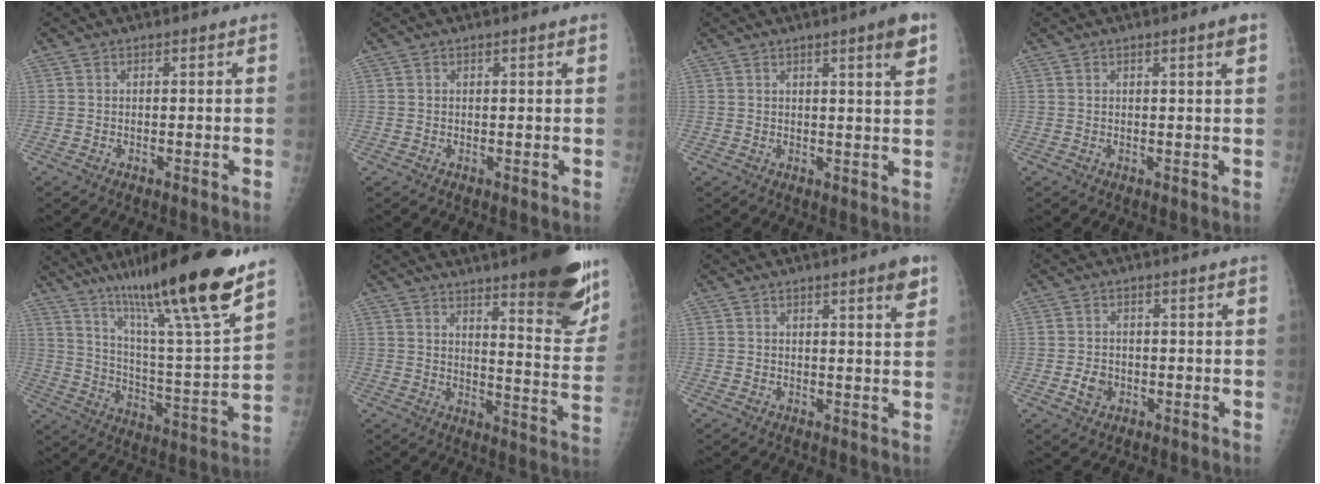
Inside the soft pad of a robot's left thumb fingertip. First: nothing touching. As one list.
[{"total": 0.8, "force": [0.4, 0.0, 0.7], "torque": [-0.011, 0.000, 0.006]}, {"total": 5.3, "force": [2.8, 0.2, 4.5], "torque": [-0.060, -0.015, 0.037]}, {"total": 2.1, "force": [1.1, -0.1, 1.8], "torque": [-0.028, -0.004, 0.015]}, {"total": 25.9, "force": [17.5, 2.4, 18.9], "torque": [-0.289, -0.059, 0.289]}, {"total": 20.5, "force": [13.8, 4.1, 14.5], "torque": [-0.160, -0.088, 0.182]}, {"total": 4.5, "force": [2.6, 0.5, 3.7], "torque": [-0.045, -0.013, 0.032]}, {"total": 3.1, "force": [-0.9, 2.4, 1.6], "torque": [-0.022, 0.006, -0.012]}]